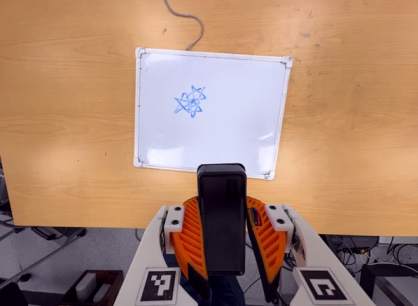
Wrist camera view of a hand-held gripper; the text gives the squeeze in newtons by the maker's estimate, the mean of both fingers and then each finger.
{"total": 9.8, "left": 7.7, "right": 11.9}